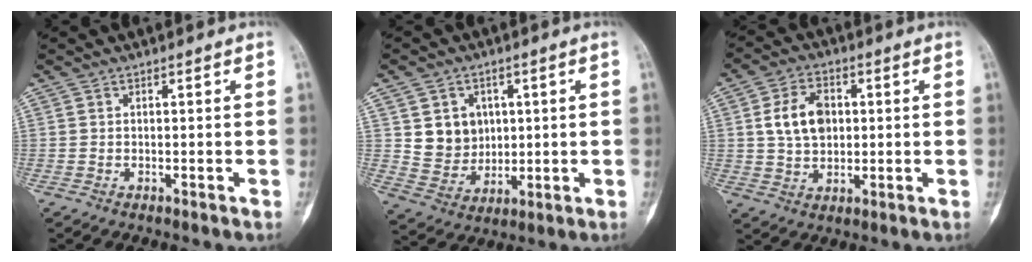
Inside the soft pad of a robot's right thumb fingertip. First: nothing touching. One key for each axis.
{"total": 8.7, "fx": 2.1, "fy": 7.7, "fz": 3.6, "tx": -0.022, "ty": -0.011, "tz": 0.049}
{"total": 9.1, "fx": 1.5, "fy": 6.3, "fz": 6.4, "tx": -0.096, "ty": 0.004, "tz": 0.027}